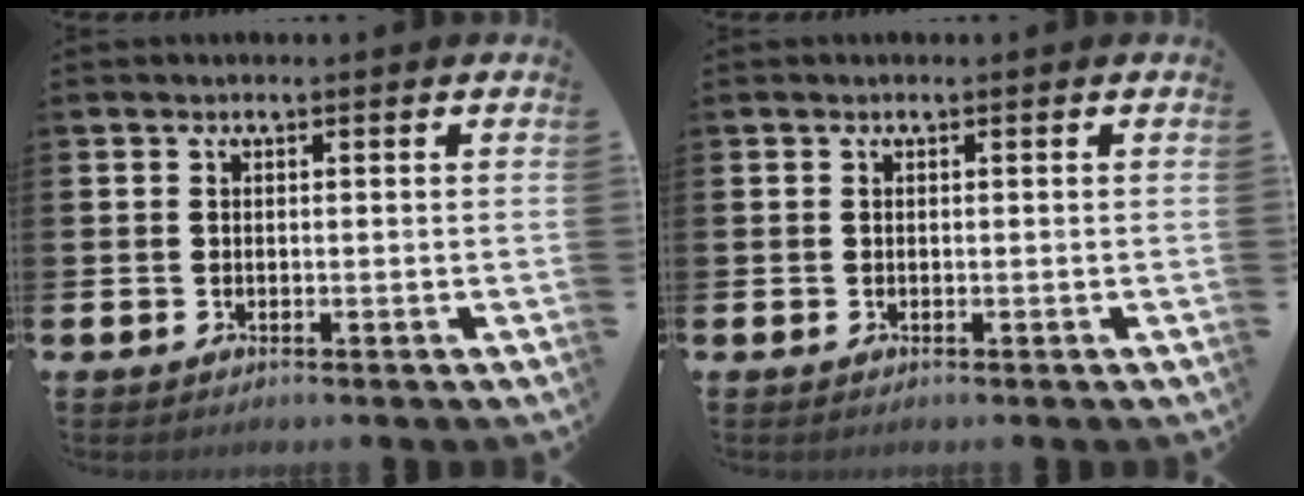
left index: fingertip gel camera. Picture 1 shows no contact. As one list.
[{"total": 0.0}]